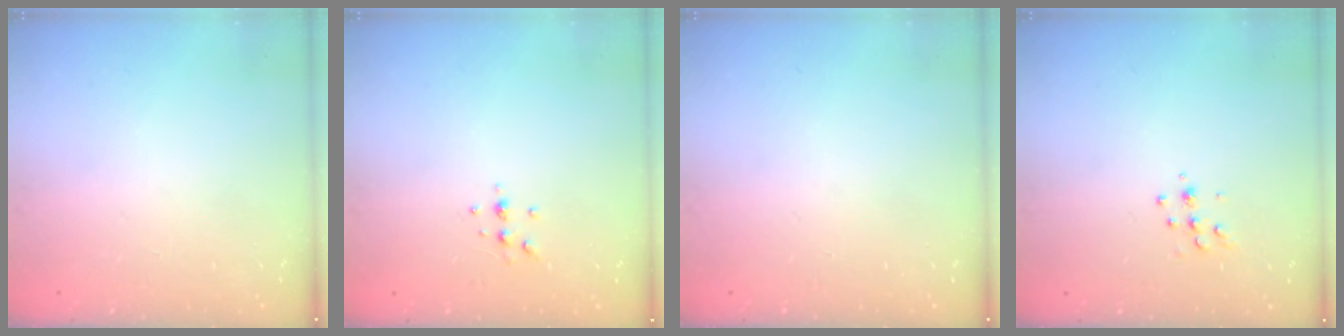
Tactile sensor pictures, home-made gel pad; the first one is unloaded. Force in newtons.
{"total": 5.2, "press": 5.1, "slide": 0.9}
{"total": 0.0}
{"total": 5.4, "press": 5.4, "slide": 0.6}